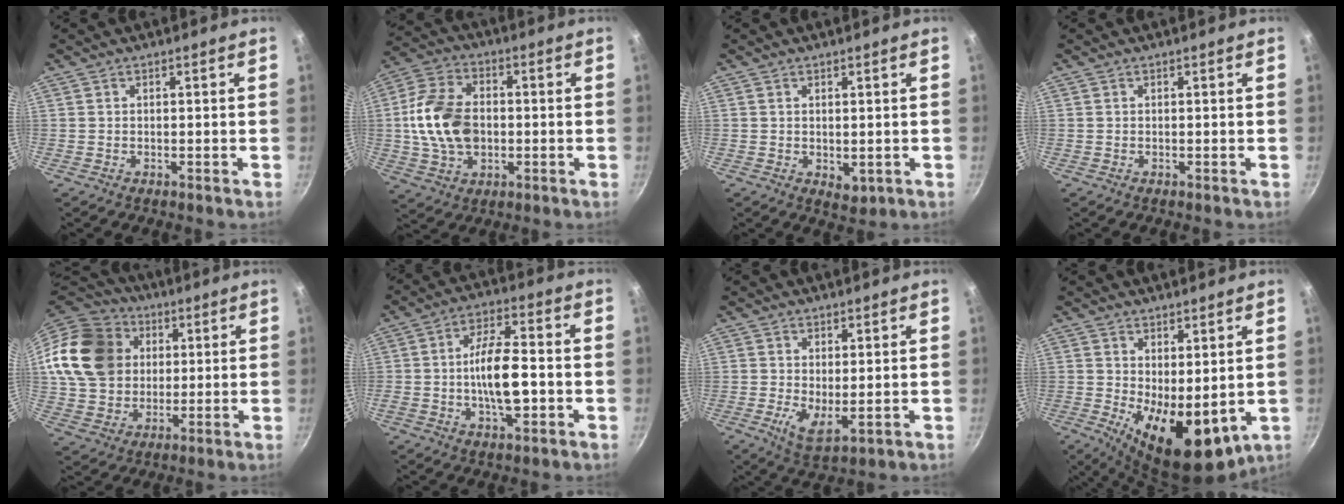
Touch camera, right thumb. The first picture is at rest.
{"total": 15.0, "force": [-0.3, 10.5, 10.7], "torque": [-0.192, 0.019, -0.011]}
{"total": 2.3, "force": [0.0, 1.5, 1.8], "torque": [-0.026, -0.008, 0.003]}
{"total": 0.0}
{"total": 20.8, "force": [5.3, 17.4, 10.1], "torque": [-0.184, 0.021, 0.104]}
{"total": 11.5, "force": [-1.8, 4.9, 10.2], "torque": [-0.170, 0.026, -0.032]}
{"total": 5.8, "force": [0.2, 2.6, 5.2], "torque": [-0.085, -0.020, 0.012]}
{"total": 12.3, "force": [0.0, 5.8, 10.8], "torque": [-0.136, -0.022, 0.017]}